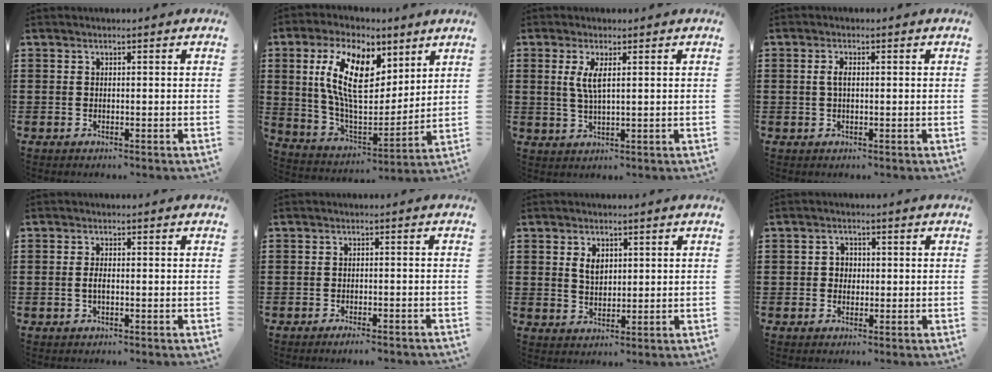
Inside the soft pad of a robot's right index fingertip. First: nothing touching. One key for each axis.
{"total": 13.4, "fx": 6.3, "fy": 6.4, "fz": 9.9, "tx": -0.202, "ty": -0.001, "tz": 0.119}
{"total": 3.7, "fx": 1.0, "fy": 0.9, "fz": 3.5, "tx": -0.073, "ty": 0.002, "tz": 0.016}
{"total": 2.0, "fx": 0.2, "fy": 0.8, "fz": 1.8, "tx": -0.037, "ty": 0.005, "tz": 0.001}
{"total": 1.4, "fx": -0.2, "fy": 0.5, "fz": 1.3, "tx": -0.032, "ty": 0.000, "tz": -0.008}
{"total": 1.7, "fx": -1.6, "fy": -0.1, "fz": 0.7, "tx": -0.014, "ty": -0.002, "tz": -0.028}
{"total": 3.1, "fx": 1.2, "fy": 2.0, "fz": 2.1, "tx": -0.040, "ty": 0.004, "tz": 0.020}
{"total": 1.8, "fx": -0.2, "fy": 1.7, "fz": 0.7, "tx": -0.018, "ty": 0.008, "tz": -0.006}